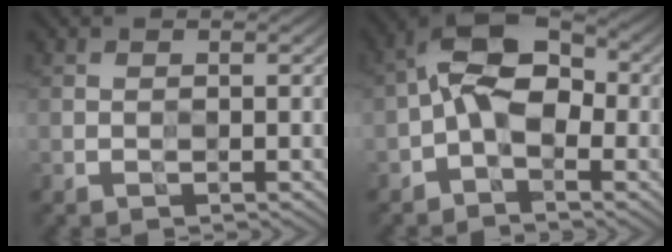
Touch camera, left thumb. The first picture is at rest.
{"total": 7.4, "force": [-1.3, 4.2, 6.0], "torque": [-0.114, 0.019, -0.037]}